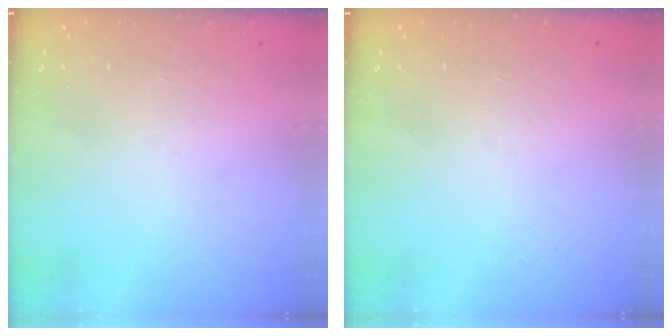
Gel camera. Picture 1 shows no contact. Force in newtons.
{"total": 0.0}